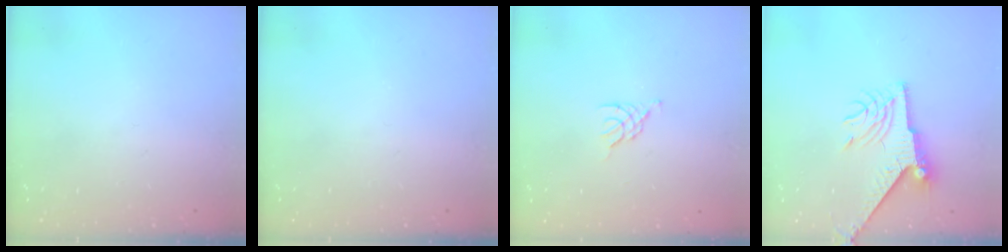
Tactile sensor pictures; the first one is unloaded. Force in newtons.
{"total": 0.0}
{"total": 3.2, "press": 3.1, "slide": 0.7}
{"total": 9.1, "press": 9.1, "slide": 0.6}